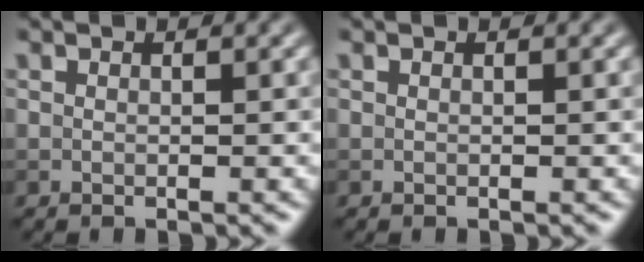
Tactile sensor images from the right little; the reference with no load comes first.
{"total": 0.0}